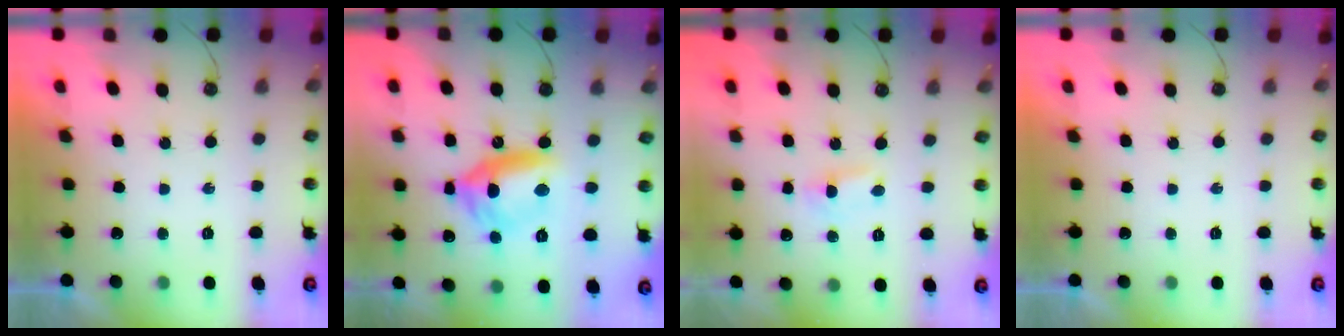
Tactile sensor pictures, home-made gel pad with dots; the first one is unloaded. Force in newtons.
{"total": 11.4, "press": 11.4, "slide": 1.3}
{"total": 1.0, "press": 0.9, "slide": 0.6}
{"total": 0.0}